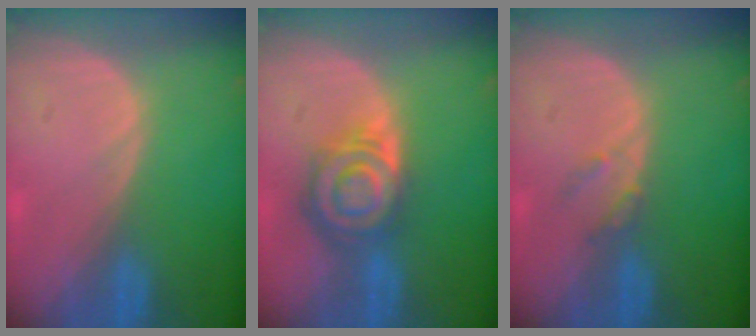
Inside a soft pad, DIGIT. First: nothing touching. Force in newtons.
{"total": 8.1, "press": 7.1, "slide": 3.9}
{"total": 1.9, "press": 1.9, "slide": 0.1}